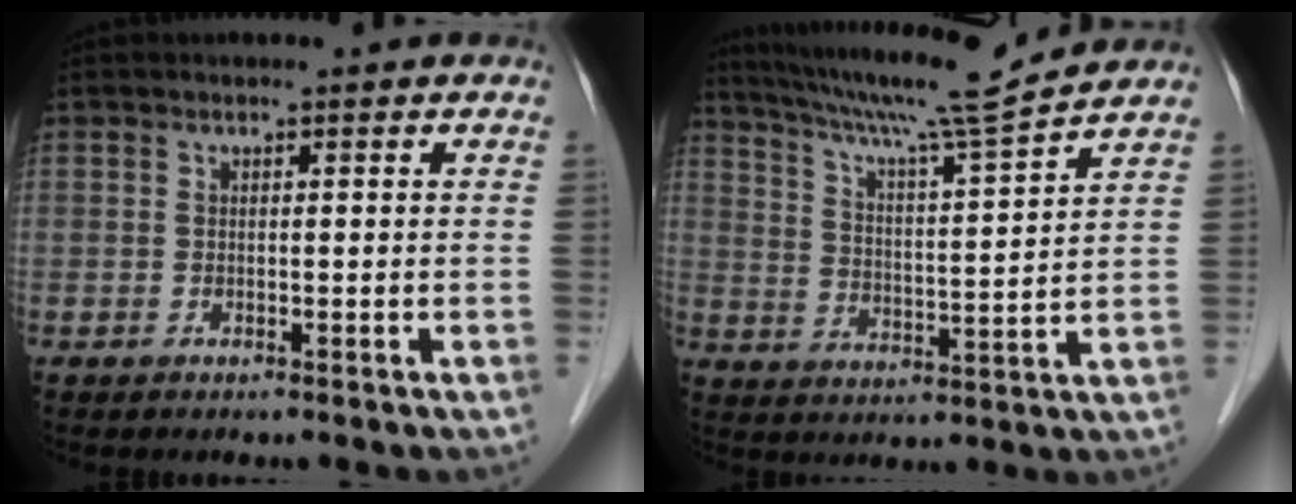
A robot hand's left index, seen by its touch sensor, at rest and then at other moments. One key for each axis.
{"total": 13.9, "fx": 12.5, "fy": -1.7, "fz": 5.8, "tx": -0.109, "ty": -0.006, "tz": 0.201}